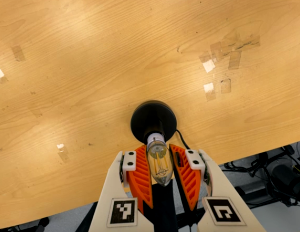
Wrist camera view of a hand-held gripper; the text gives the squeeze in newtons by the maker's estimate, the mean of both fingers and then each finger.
{"total": 12.8, "left": 12.5, "right": 13.0}